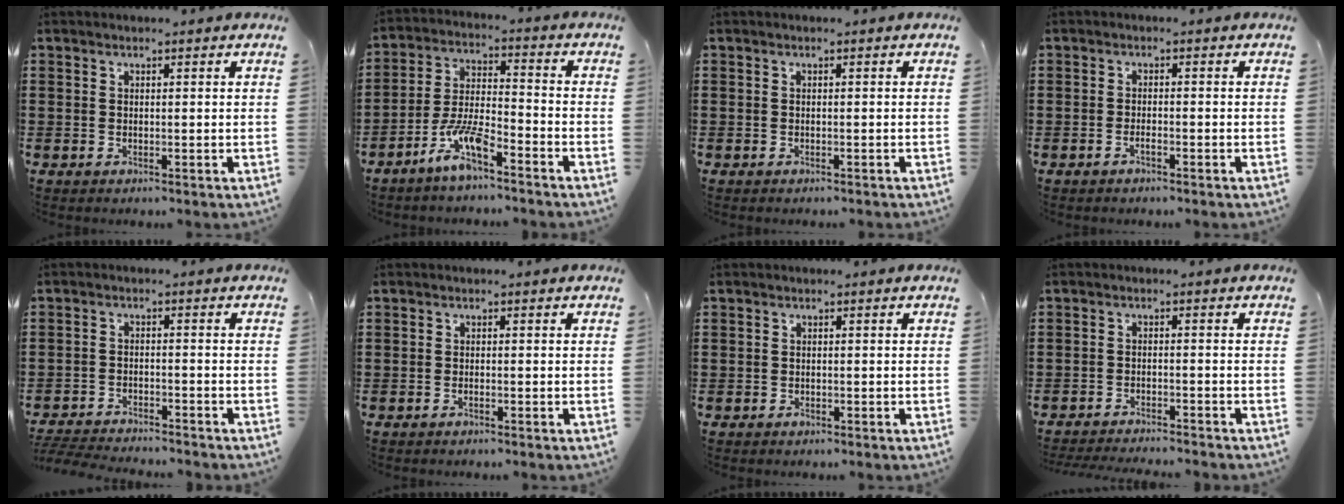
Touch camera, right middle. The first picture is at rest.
{"total": 7.3, "force": [-5.1, 1.6, 5.0], "torque": [-0.110, -0.002, -0.099]}
{"total": 0.0}
{"total": 1.3, "force": [-0.8, 0.3, 0.9], "torque": [-0.019, -0.003, -0.014]}
{"total": 3.8, "force": [-3.7, 0.1, 0.4], "torque": [-0.016, -0.003, -0.080]}
{"total": 0.7, "force": [-0.4, 0.2, 0.5], "torque": [-0.011, -0.003, -0.008]}
{"total": 0.7, "force": [-0.4, 0.6, 0.2], "torque": [-0.003, 0.002, -0.009]}
{"total": 2.4, "force": [-2.4, -0.1, 0.2], "torque": [-0.006, 0.000, -0.051]}